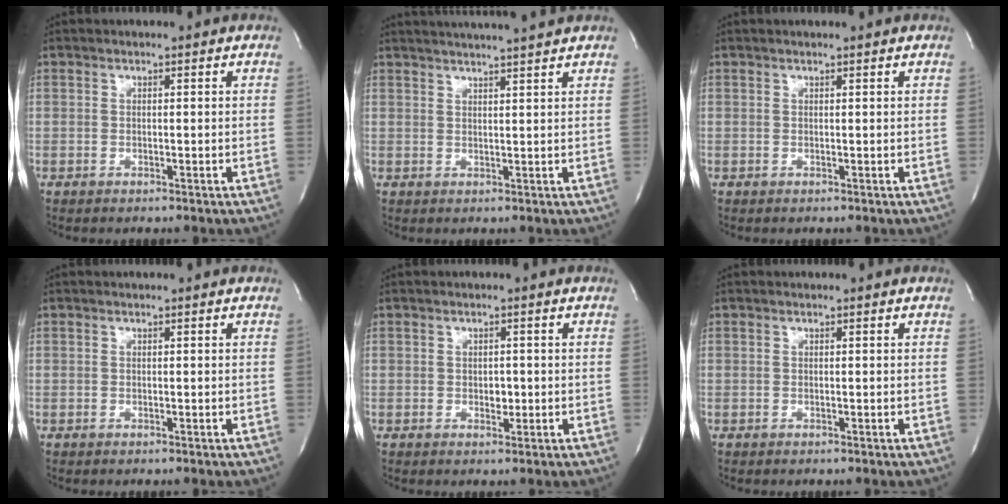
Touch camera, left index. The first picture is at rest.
{"total": 9.0, "force": [8.2, -1.1, 3.5], "torque": [-0.056, 0.011, 0.111]}
{"total": 1.6, "force": [1.5, -0.3, 0.5], "torque": [-0.006, 0.005, 0.021]}
{"total": 0.0}
{"total": 1.3, "force": [-0.1, 0.9, 1.0], "torque": [-0.012, 0.000, 0.002]}
{"total": 0.0}